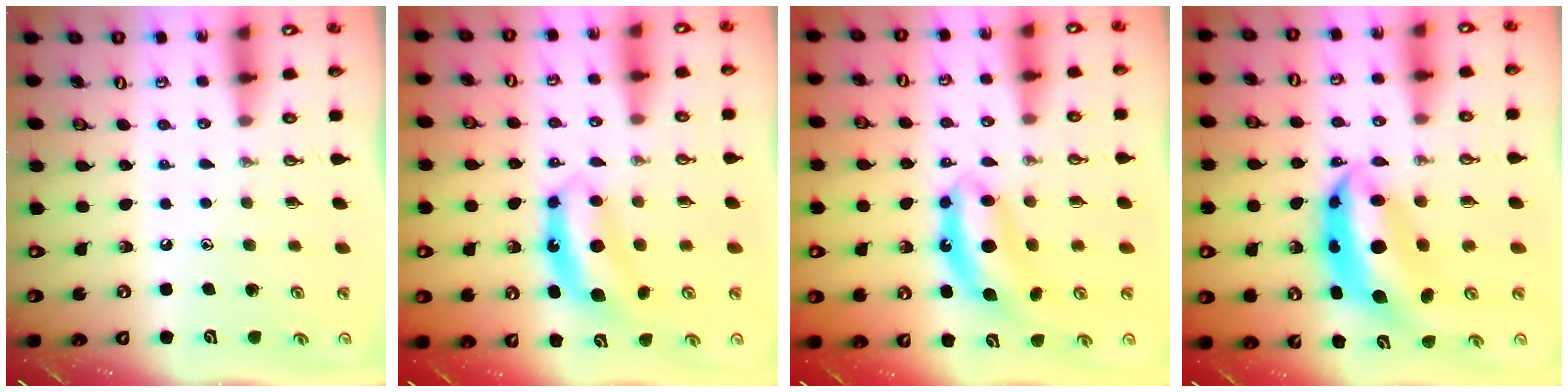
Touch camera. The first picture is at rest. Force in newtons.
{"total": 6.8, "press": 6.8, "slide": 0.2}
{"total": 9.2, "press": 9.1, "slide": 0.6}
{"total": 10.4, "press": 10.4, "slide": 1.0}